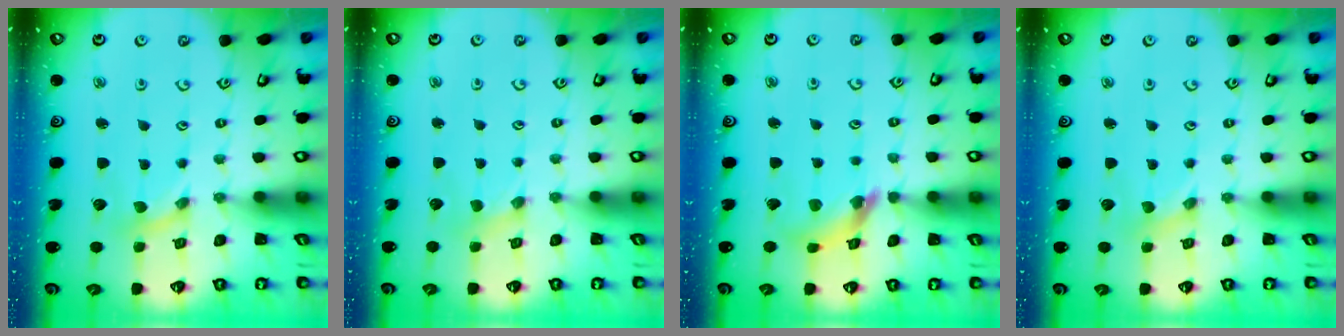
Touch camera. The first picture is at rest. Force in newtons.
{"total": 1.5, "press": 1.5, "slide": 0.2}
{"total": 8.7, "press": 8.6, "slide": 1.0}
{"total": 0.0}